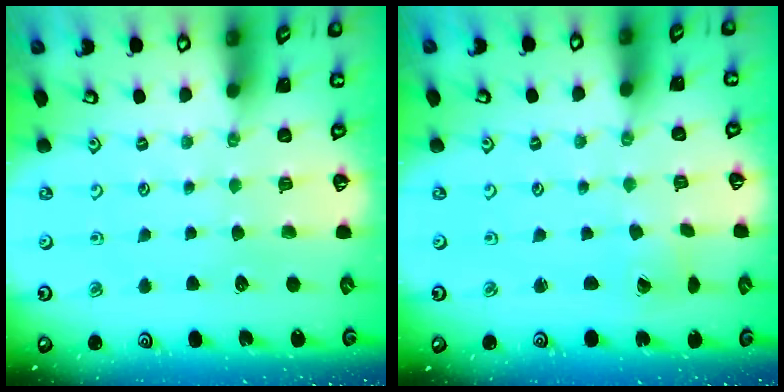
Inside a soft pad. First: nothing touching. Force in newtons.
{"total": 1.1, "press": 1.1, "slide": 0.1}